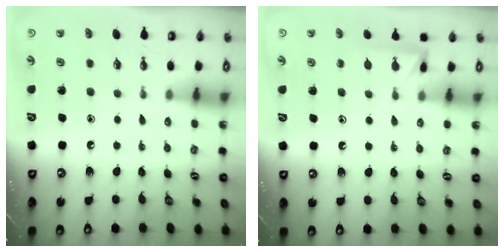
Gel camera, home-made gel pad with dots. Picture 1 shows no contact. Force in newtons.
{"total": 5.4, "press": 5.3, "slide": 0.5}